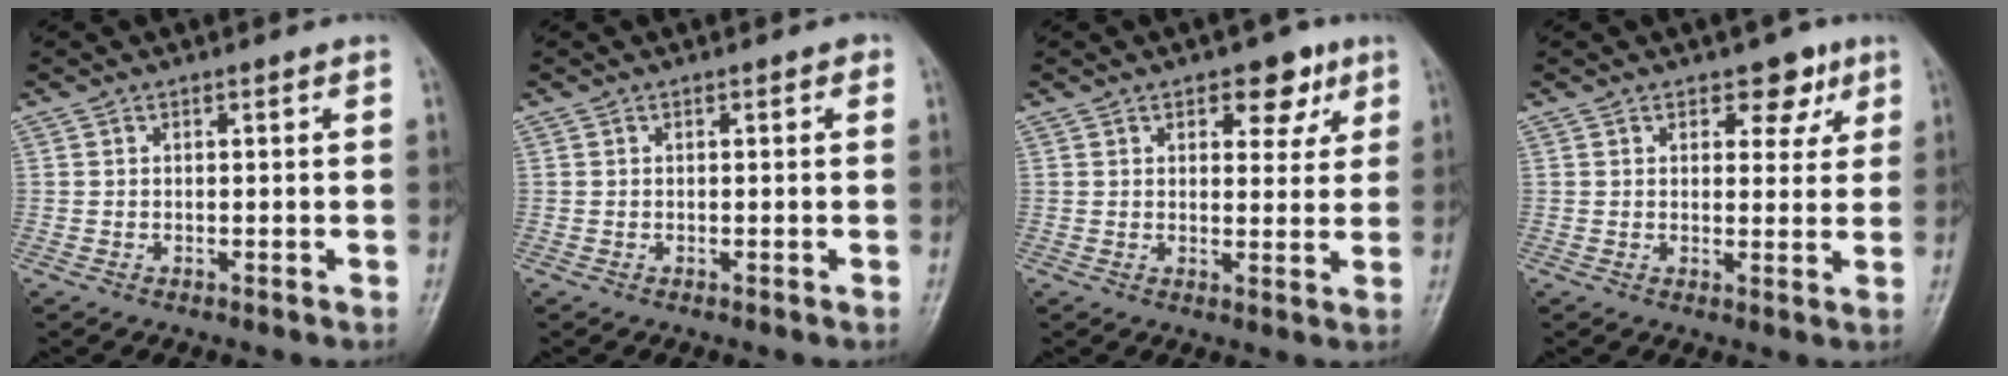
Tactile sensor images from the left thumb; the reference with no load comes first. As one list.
[{"total": 0.5, "force": [0.2, 0.3, 0.4], "torque": [-0.003, 0.001, -0.001]}, {"total": 6.6, "force": [3.5, 3.8, 4.1], "torque": [-0.019, -0.014, 0.042]}, {"total": 5.2, "force": [3.0, 3.2, 2.8], "torque": [-0.004, -0.013, 0.037]}]